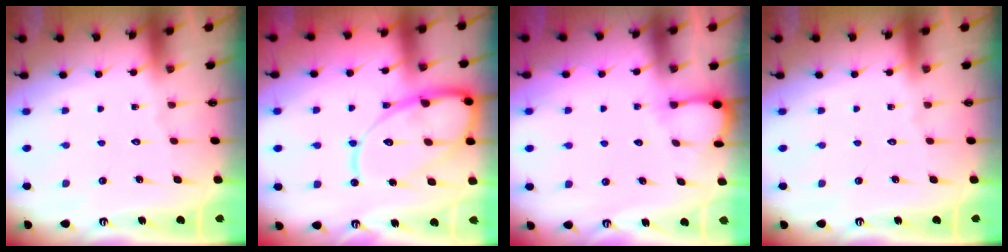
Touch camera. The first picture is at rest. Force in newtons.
{"total": 17.7, "press": 17.6, "slide": 1.8}
{"total": 3.9, "press": 3.9, "slide": 0.4}
{"total": 0.0}